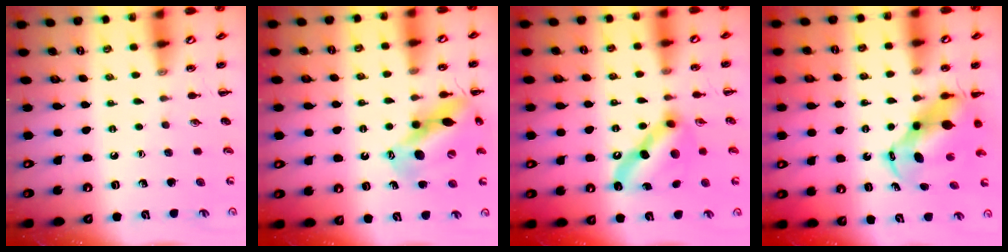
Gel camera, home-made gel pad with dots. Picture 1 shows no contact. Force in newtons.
{"total": 13.6, "press": 13.1, "slide": 3.7}
{"total": 12.6, "press": 12.5, "slide": 1.3}
{"total": 6.7, "press": 6.4, "slide": 2.1}